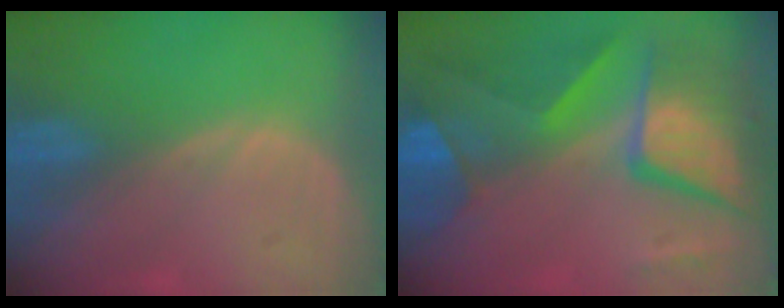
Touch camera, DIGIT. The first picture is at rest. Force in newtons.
{"total": 11.5, "press": 11.4, "slide": 1.3}